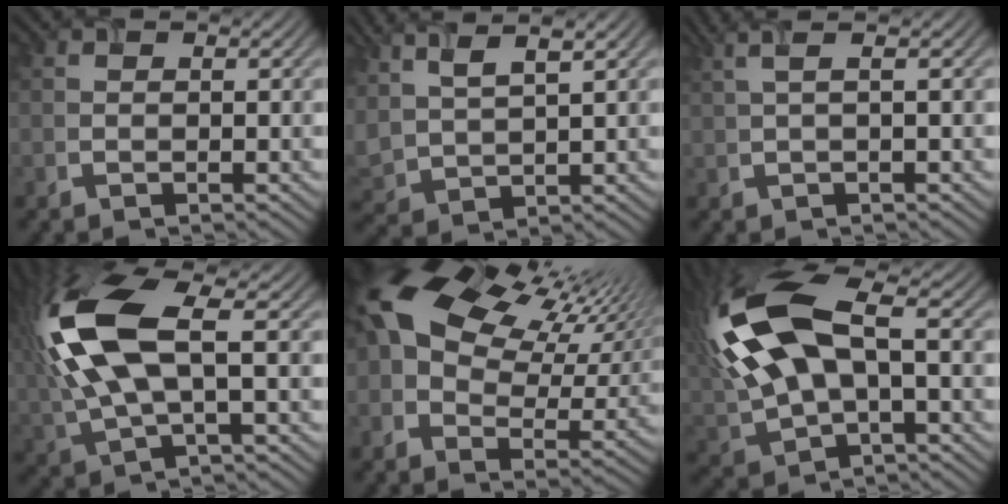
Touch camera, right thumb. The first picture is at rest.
{"total": 7.1, "force": [4.2, 2.7, 5.0], "torque": [-0.145, 0.007, 0.092]}
{"total": 3.3, "force": [1.1, 0.7, 3.0], "torque": [-0.048, 0.012, 0.013]}
{"total": 13.6, "force": [2.1, 5.9, 12.1], "torque": [-0.297, 0.003, 0.042]}
{"total": 17.0, "force": [6.8, 10.2, 11.8], "torque": [-0.240, 0.024, 0.131]}
{"total": 16.4, "force": [3.3, 8.3, 13.8], "torque": [-0.337, -0.001, 0.068]}